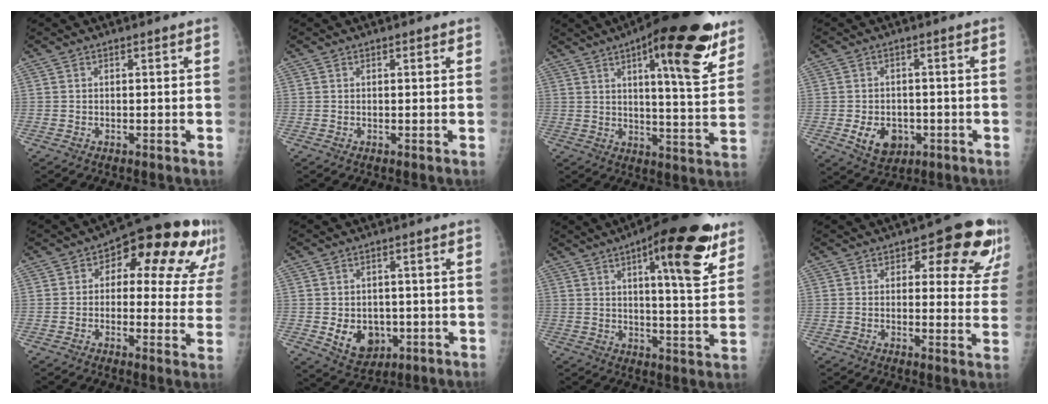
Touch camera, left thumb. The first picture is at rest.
{"total": 0.6, "force": [0.2, 0.3, 0.4], "torque": [-0.003, 0.001, 0.001]}
{"total": 21.4, "force": [11.8, 5.6, 17.0], "torque": [-0.213, -0.044, 0.164]}
{"total": 7.1, "force": [-2.2, 5.3, 4.1], "torque": [-0.048, 0.008, -0.026]}
{"total": 18.3, "force": [7.8, 9.1, 13.8], "torque": [-0.124, 0.005, 0.089]}
{"total": 8.1, "force": [-1.7, 6.3, 4.8], "torque": [-0.047, 0.001, -0.013]}
{"total": 19.0, "force": [9.8, 5.2, 15.5], "torque": [-0.187, -0.037, 0.132]}
{"total": 13.6, "force": [6.8, 6.3, 9.9], "torque": [-0.064, -0.026, 0.072]}